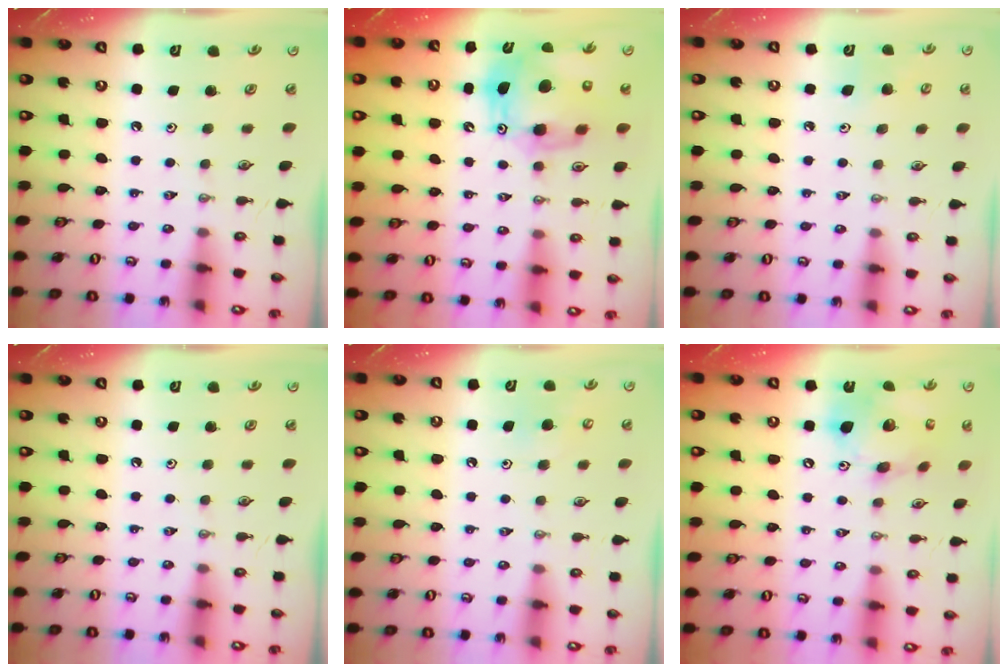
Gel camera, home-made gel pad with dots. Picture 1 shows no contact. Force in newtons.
{"total": 13.9, "press": 13.8, "slide": 1.3}
{"total": 5.6, "press": 5.4, "slide": 1.4}
{"total": 0.0}
{"total": 5.7, "press": 5.7, "slide": 0.9}
{"total": 16.5, "press": 16.3, "slide": 2.5}